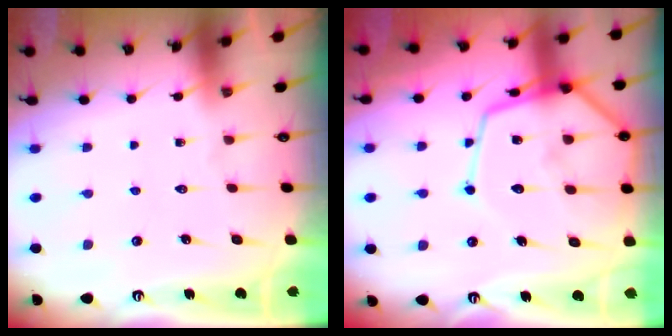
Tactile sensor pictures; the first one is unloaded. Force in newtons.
{"total": 17.4, "press": 17.3, "slide": 1.4}